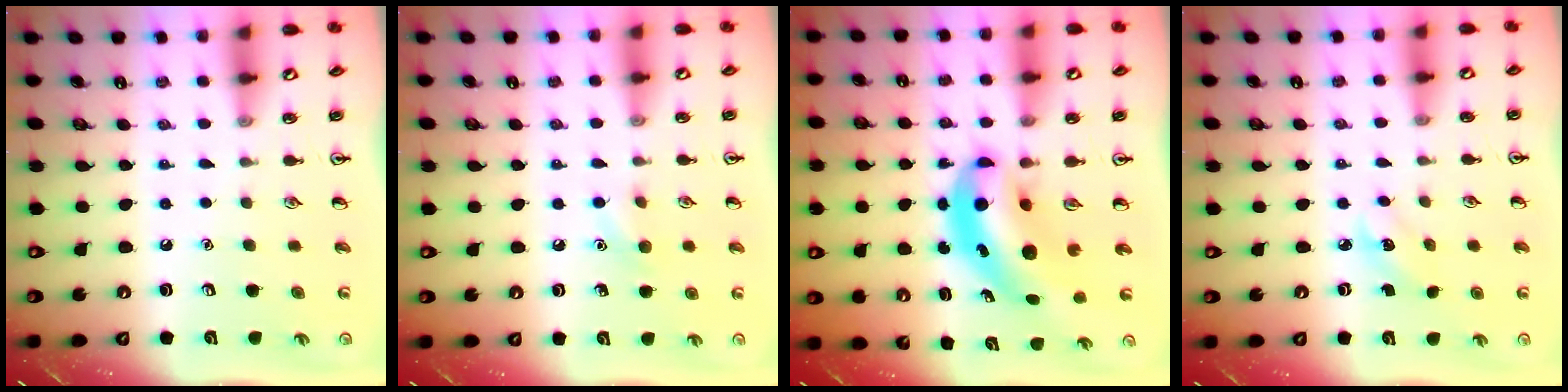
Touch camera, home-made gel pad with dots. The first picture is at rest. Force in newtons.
{"total": 6.0, "press": 5.8, "slide": 1.8}
{"total": 8.5, "press": 8.2, "slide": 2.4}
{"total": 2.3, "press": 2.1, "slide": 0.8}